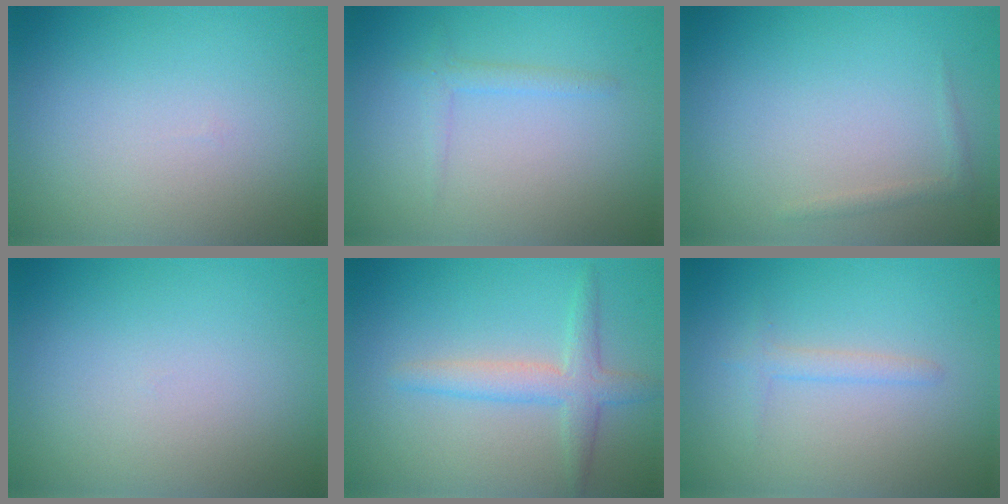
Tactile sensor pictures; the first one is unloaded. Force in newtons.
{"total": 1.3, "press": 1.3, "slide": 0.1}
{"total": 0.8, "press": 0.8, "slide": 0.1}
{"total": 0.0}
{"total": 3.1, "press": 3.1, "slide": 0.1}
{"total": 1.2, "press": 1.2, "slide": 0.1}